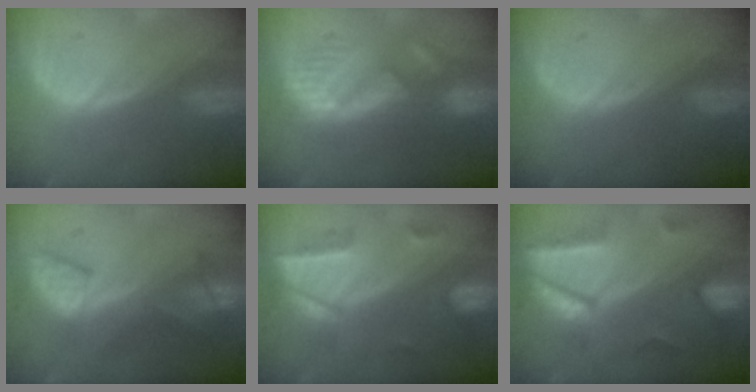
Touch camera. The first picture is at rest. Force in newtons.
{"total": 8.6, "press": 8.2, "slide": 2.6}
{"total": 0.0}
{"total": 7.7, "press": 7.4, "slide": 2.2}
{"total": 7.2, "press": 6.3, "slide": 3.5}
{"total": 7.9, "press": 7.6, "slide": 2.0}